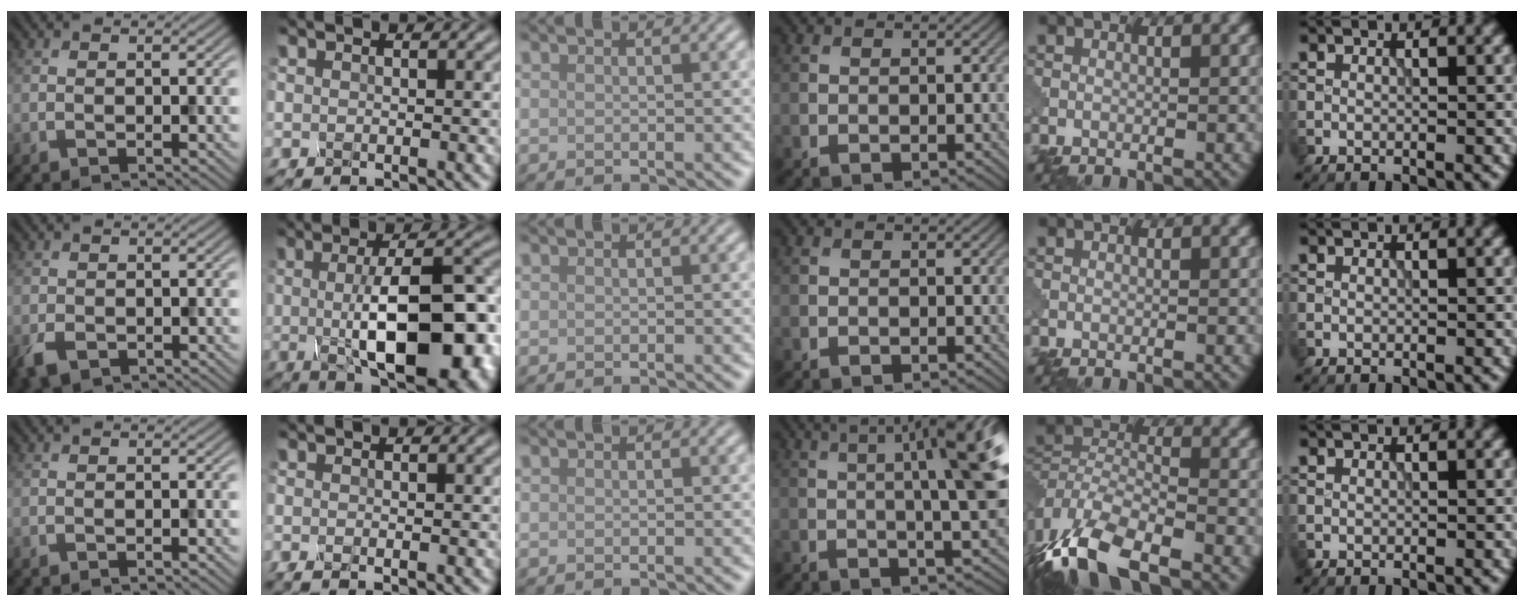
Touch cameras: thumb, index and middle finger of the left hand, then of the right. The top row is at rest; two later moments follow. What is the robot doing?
{"motion": "squeeze", "object": "hand grip exerciser"}